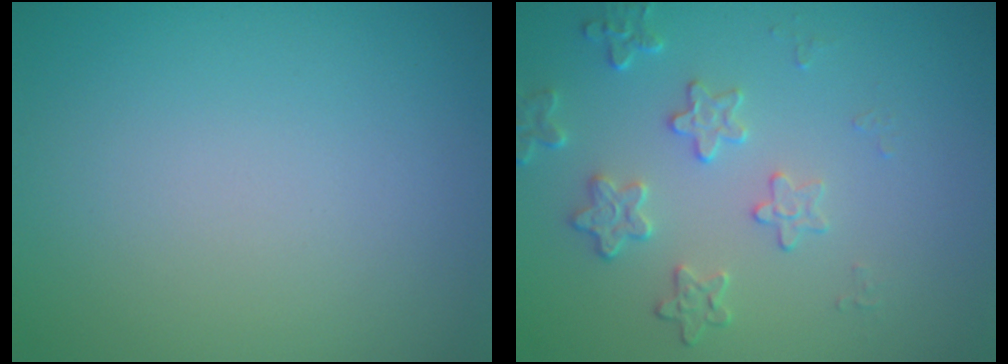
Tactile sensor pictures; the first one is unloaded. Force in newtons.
{"total": 2.6, "press": 2.0, "slide": 1.7}